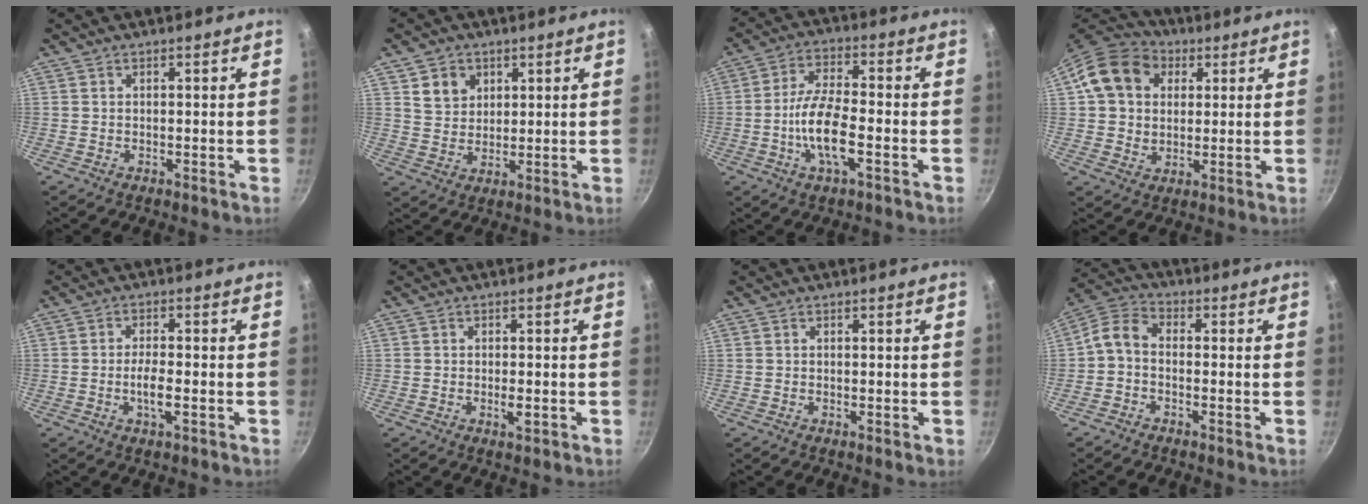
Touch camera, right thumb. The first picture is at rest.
{"total": 6.1, "force": [2.8, 4.9, 2.4], "torque": [-0.019, -0.017, 0.055]}
{"total": 10.5, "force": [-2.9, 3.8, 9.3], "torque": [-0.185, 0.021, -0.058]}
{"total": 14.3, "force": [3.7, 11.5, 7.7], "torque": [-0.122, 0.010, 0.056]}
{"total": 4.1, "force": [-1.1, 1.4, 3.6], "torque": [-0.066, 0.004, -0.022]}
{"total": 1.8, "force": [-0.5, 0.8, 1.6], "torque": [-0.025, -0.001, -0.008]}
{"total": 0.5, "force": [-0.1, 0.1, 0.5], "torque": [-0.007, -0.003, -0.003]}
{"total": 6.4, "force": [-1.0, 4.2, 4.7], "torque": [-0.088, 0.025, -0.036]}